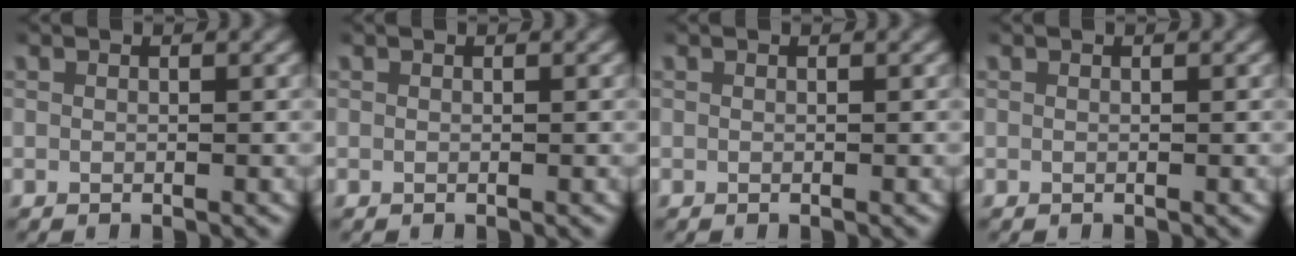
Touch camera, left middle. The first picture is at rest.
{"total": 0.0}
{"total": 0.0}
{"total": 0.0}